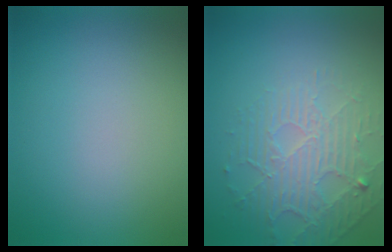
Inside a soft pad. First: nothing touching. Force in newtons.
{"total": 4.6, "press": 3.5, "slide": 3.0}